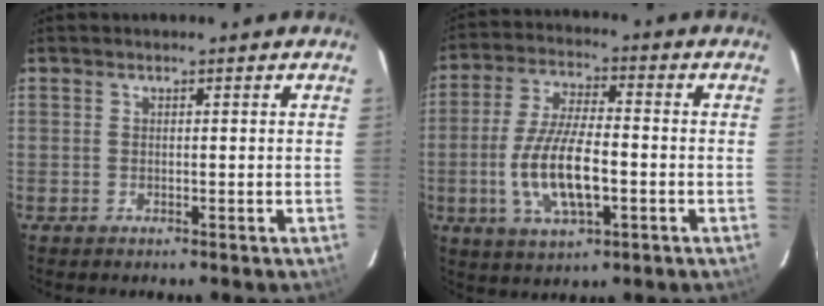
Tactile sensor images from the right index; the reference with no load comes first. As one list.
[{"total": 12.7, "force": [-3.1, 4.3, 11.6], "torque": [-0.236, -0.007, -0.054]}]